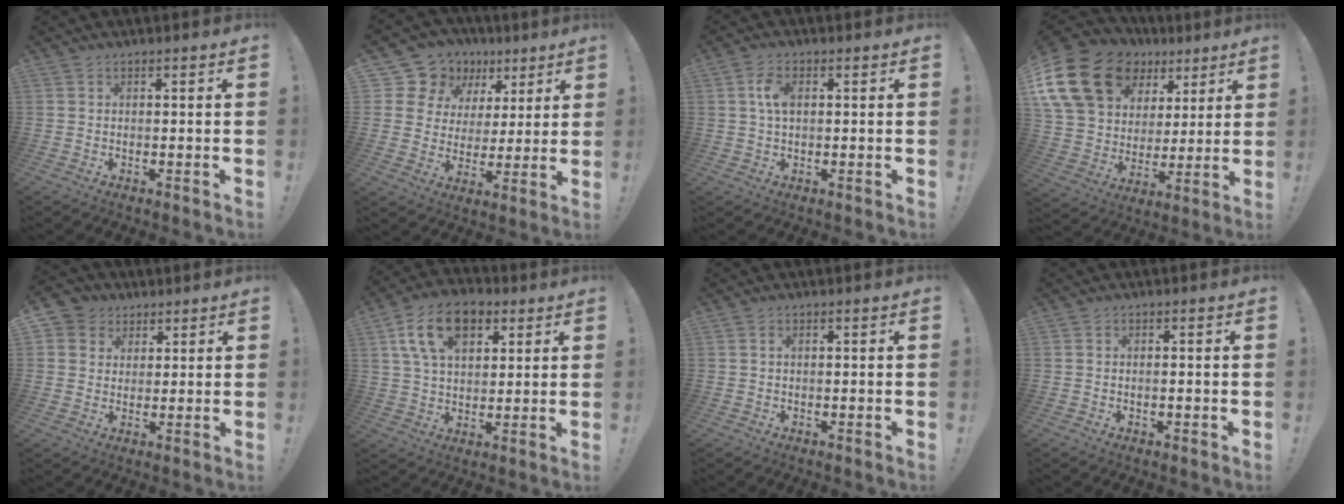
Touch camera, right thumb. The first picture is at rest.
{"total": 12.1, "force": [6.8, 9.4, 3.5], "torque": [-0.062, -0.045, 0.139]}
{"total": 5.2, "force": [1.0, 2.7, 4.3], "torque": [-0.077, 0.008, 0.015]}
{"total": 21.2, "force": [10.8, 14.6, 11.0], "torque": [-0.200, -0.049, 0.225]}
{"total": 5.8, "force": [2.3, 5.3, 1.0], "torque": [-0.015, -0.014, 0.046]}
{"total": 15.6, "force": [7.1, 9.5, 10.1], "torque": [-0.165, -0.010, 0.133]}
{"total": 0.5, "force": [0.0, 0.2, 0.5], "torque": [-0.018, 0.006, 0.002]}
{"total": 0.9, "force": [-0.5, 0.1, 0.7], "torque": [-0.011, -0.002, -0.009]}